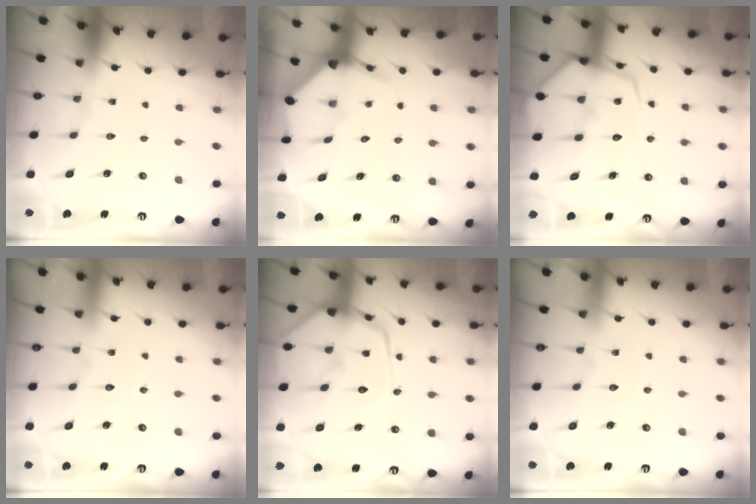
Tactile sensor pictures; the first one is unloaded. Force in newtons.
{"total": 3.7, "press": 3.6, "slide": 0.4}
{"total": 12.3, "press": 12.2, "slide": 1.2}
{"total": 2.9, "press": 2.9, "slide": 0.2}
{"total": 16.9, "press": 16.8, "slide": 1.7}
{"total": 2.9, "press": 2.9, "slide": 0.2}